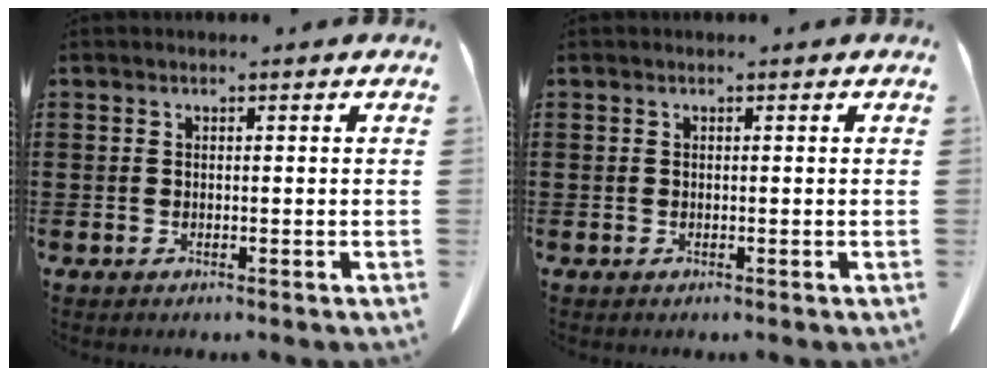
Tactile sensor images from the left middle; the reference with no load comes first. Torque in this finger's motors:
{"motor_torque": [-0.03, 0.03, 0.00, -0.01]}